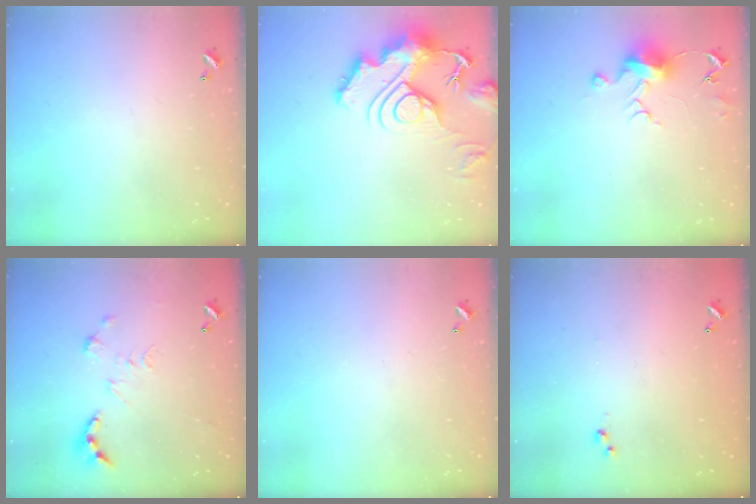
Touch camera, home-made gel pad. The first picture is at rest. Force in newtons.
{"total": 17.0, "press": 16.9, "slide": 1.8}
{"total": 7.7, "press": 7.7, "slide": 0.4}
{"total": 0.0}
{"total": 0.0}
{"total": 3.0, "press": 3.0, "slide": 0.4}